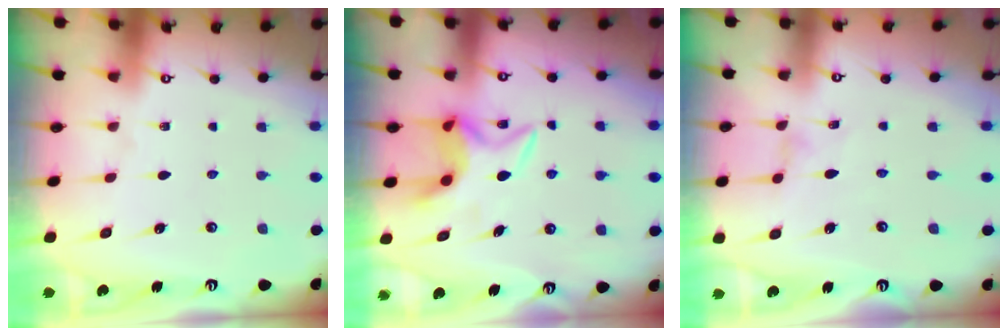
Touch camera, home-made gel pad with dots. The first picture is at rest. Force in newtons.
{"total": 5.5, "press": 5.5, "slide": 0.4}
{"total": 0.0}